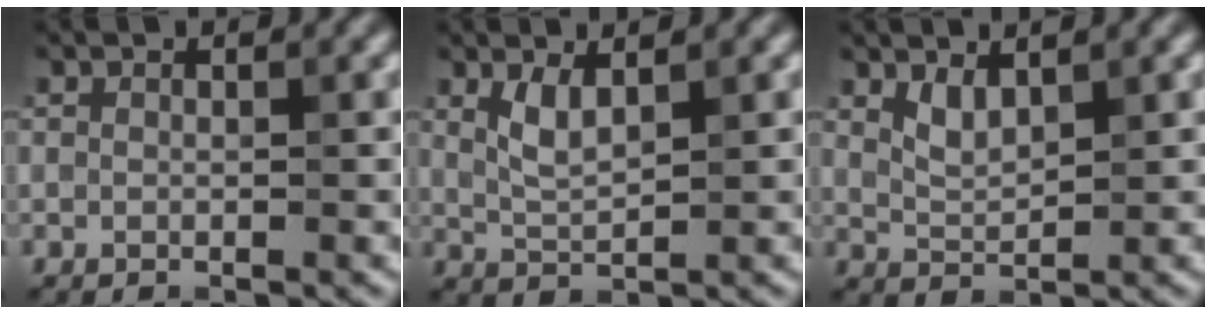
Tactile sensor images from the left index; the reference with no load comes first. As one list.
[{"total": 2.0, "force": [0.9, 0.6, 1.7], "torque": [-0.040, -0.008, 0.022]}, {"total": 1.7, "force": [1.0, 0.6, 1.2], "torque": [-0.031, -0.008, 0.024]}]